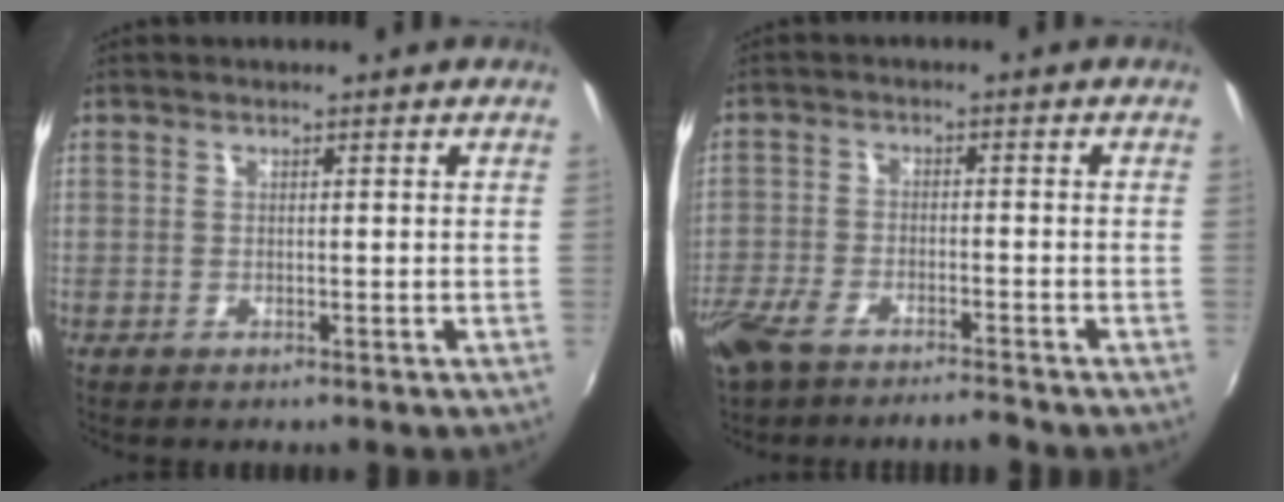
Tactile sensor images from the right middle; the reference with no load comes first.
{"total": 8.3, "force": [-6.7, 2.1, 4.5], "torque": [-0.115, -0.024, -0.127]}